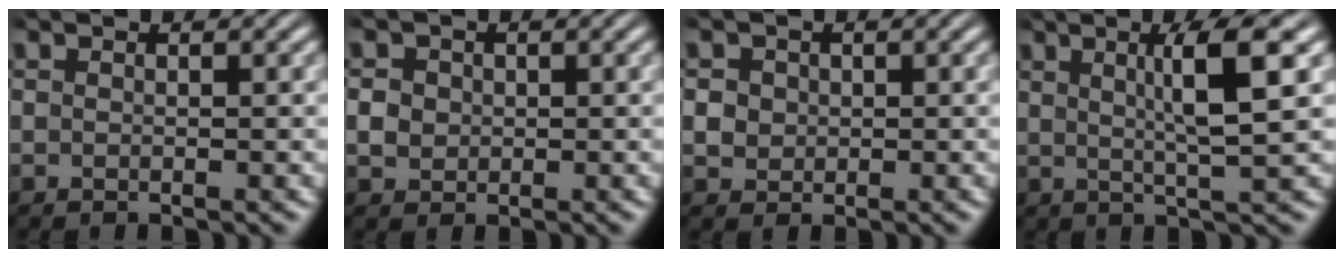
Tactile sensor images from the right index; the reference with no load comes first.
{"total": 2.2, "force": [0.0, 2.1, 0.8], "torque": [-0.018, -0.007, 0.004]}
{"total": 2.6, "force": [0.1, 2.5, 0.9], "torque": [-0.022, -0.008, 0.006]}
{"total": 4.9, "force": [2.1, -0.1, 4.4], "torque": [-0.066, 0.007, 0.036]}